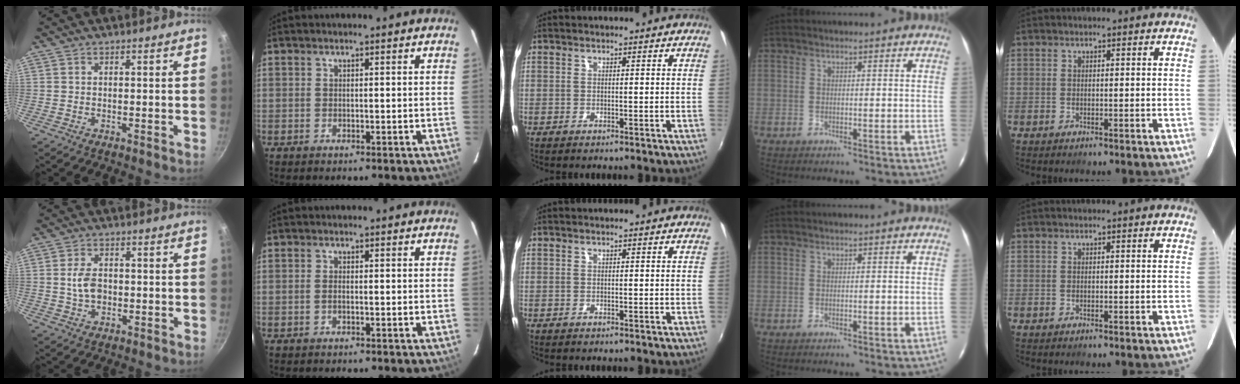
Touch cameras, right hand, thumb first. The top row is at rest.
{"thumb": {"total": 5.1, "force": [-0.1, 3.5, 3.7], "torque": [-0.057, 0.005, -0.004]}, "index": {"total": 0.8, "force": [-0.3, 0.3, 0.7], "torque": [-0.017, 0.001, -0.007]}}